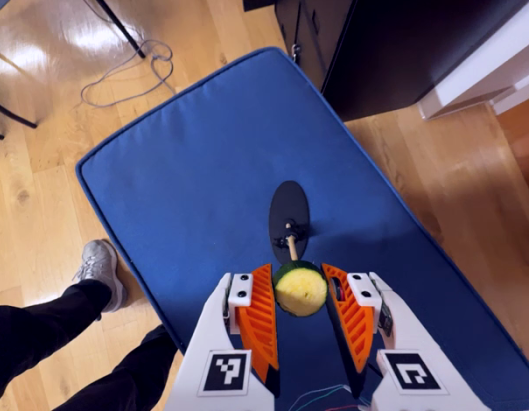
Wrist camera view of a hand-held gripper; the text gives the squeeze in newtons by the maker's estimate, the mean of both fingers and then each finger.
{"total": 7.8, "left": 7.9, "right": 7.6}